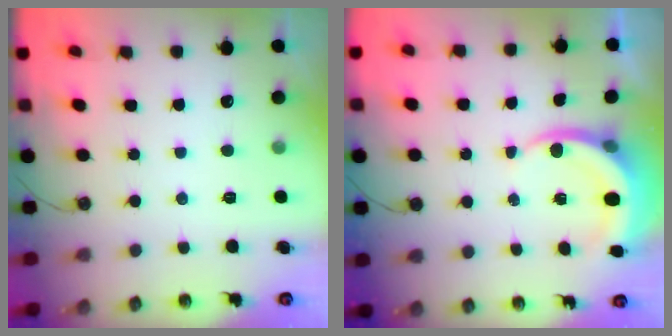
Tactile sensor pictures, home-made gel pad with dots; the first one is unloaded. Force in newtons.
{"total": 5.5, "press": 5.4, "slide": 0.5}